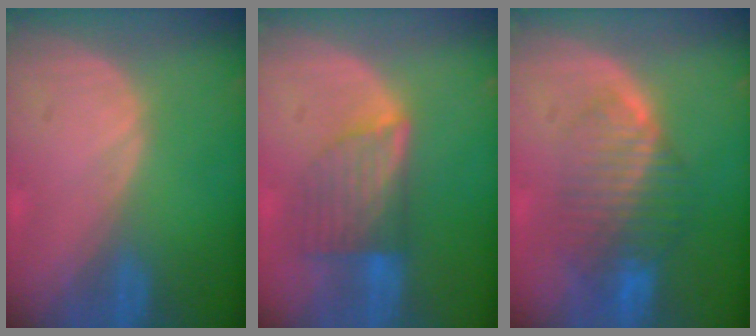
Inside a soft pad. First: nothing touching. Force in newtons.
{"total": 7.2, "press": 6.3, "slide": 3.4}
{"total": 8.4, "press": 7.2, "slide": 4.3}